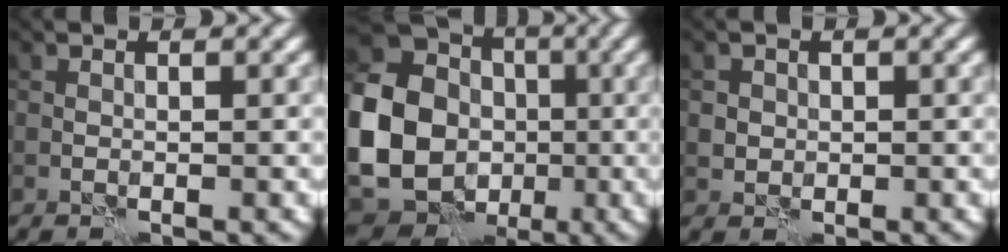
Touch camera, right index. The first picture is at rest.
{"total": 23.8, "force": [-2.7, 22.1, 8.3], "torque": [-0.209, -0.001, -0.092]}
{"total": 1.6, "force": [0.2, 1.5, 0.3], "torque": [-0.003, -0.002, 0.012]}